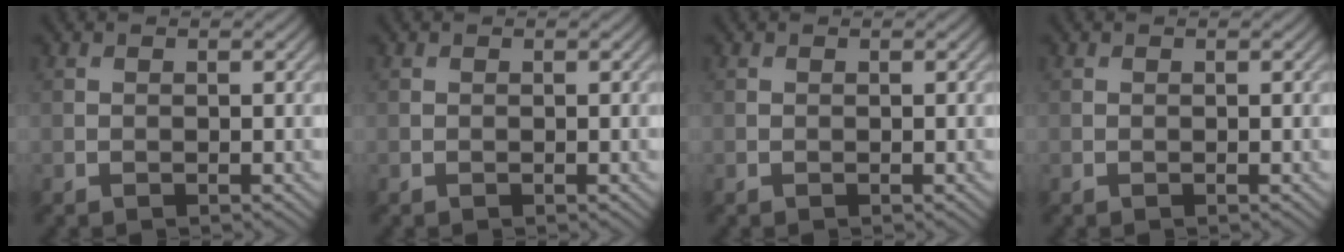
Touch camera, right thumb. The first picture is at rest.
{"total": 0.0}
{"total": 0.0}
{"total": 0.0}